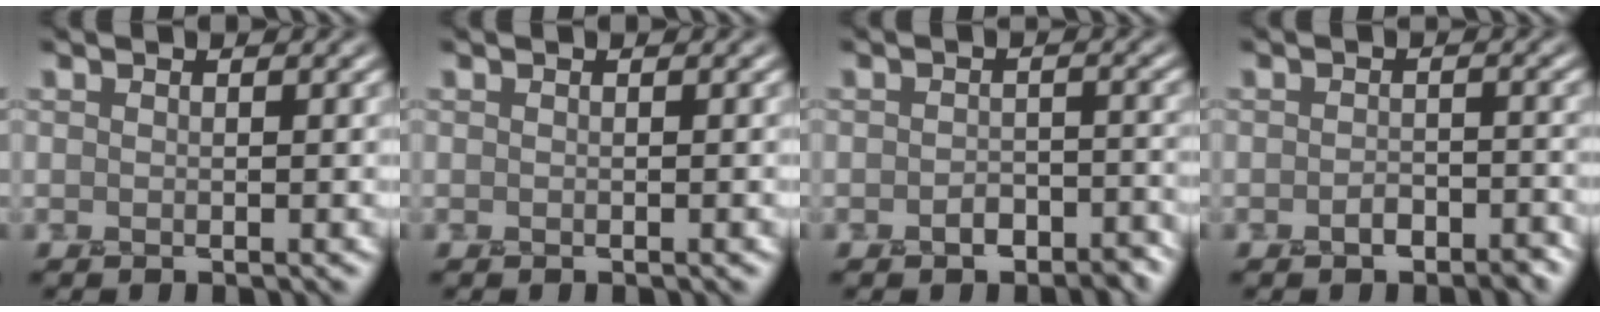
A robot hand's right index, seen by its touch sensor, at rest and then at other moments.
{"total": 0.0}
{"total": 2.5, "force": [-1.8, 1.4, 1.1], "torque": [-0.013, 0.009, -0.029]}
{"total": 2.1, "force": [-1.5, 1.0, 1.0], "torque": [-0.012, 0.009, -0.025]}